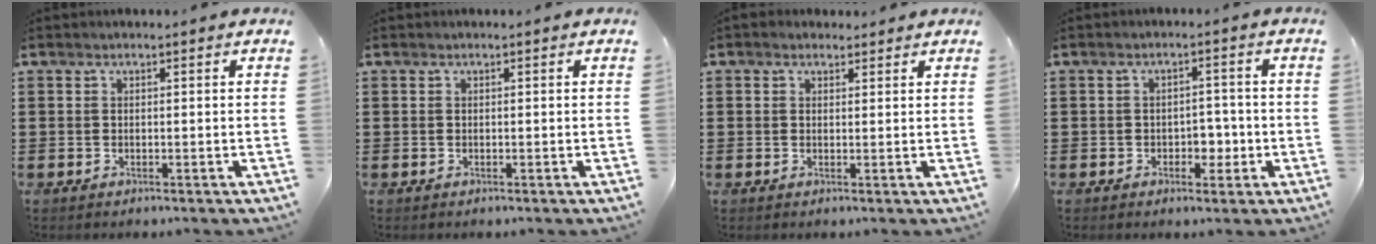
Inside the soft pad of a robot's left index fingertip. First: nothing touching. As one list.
[{"total": 0.0}, {"total": 1.4, "force": [1.1, 0.9, 0.2], "torque": [0.000, 0.003, 0.018]}, {"total": 3.5, "force": [-1.1, 2.5, 2.3], "torque": [-0.032, -0.003, -0.028]}]